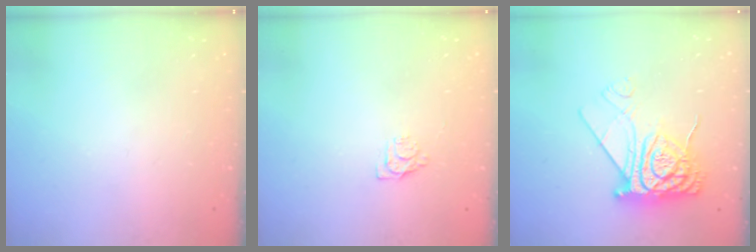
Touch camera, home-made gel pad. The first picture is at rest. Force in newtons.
{"total": 4.7, "press": 4.6, "slide": 0.7}
{"total": 12.3, "press": 12.3, "slide": 1.0}